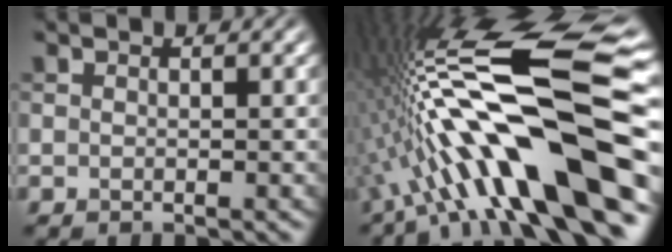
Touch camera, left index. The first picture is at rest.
{"total": 17.5, "force": [-3.6, 3.8, 16.7], "torque": [-0.274, 0.041, -0.073]}